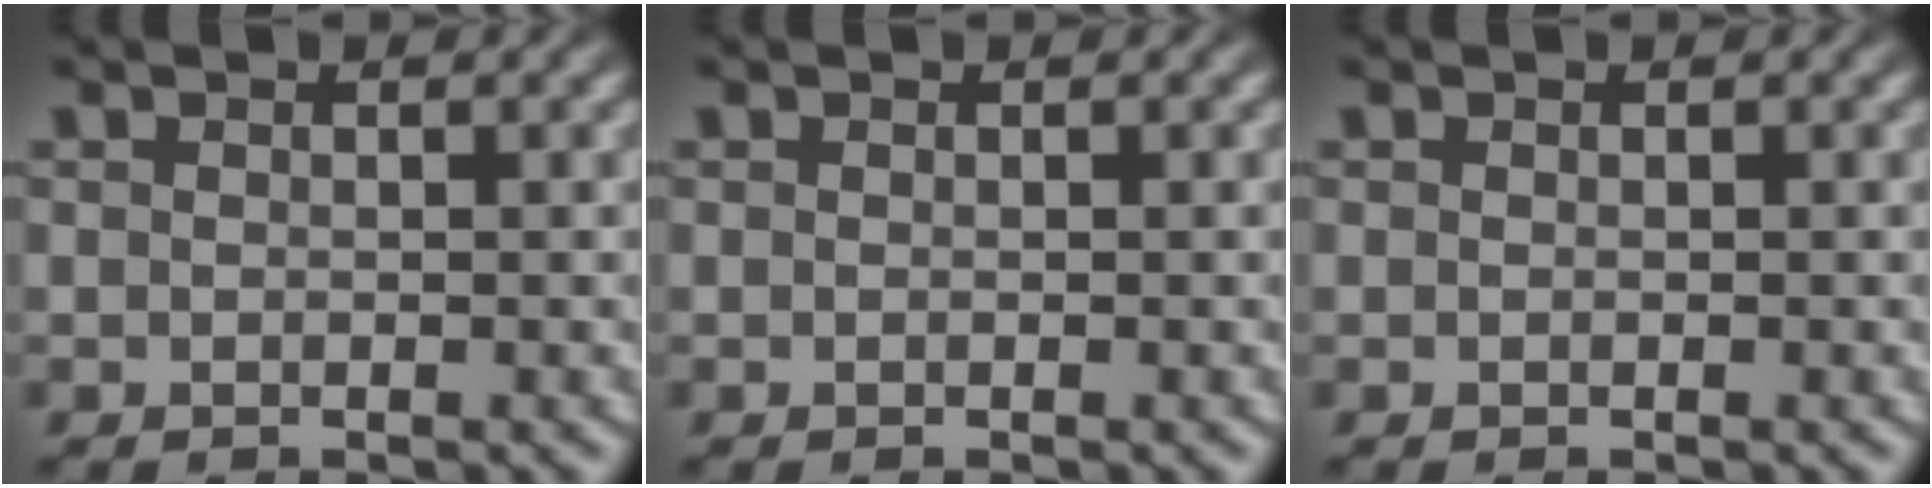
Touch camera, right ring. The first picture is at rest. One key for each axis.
{"total": 0.0}
{"total": 0.0}